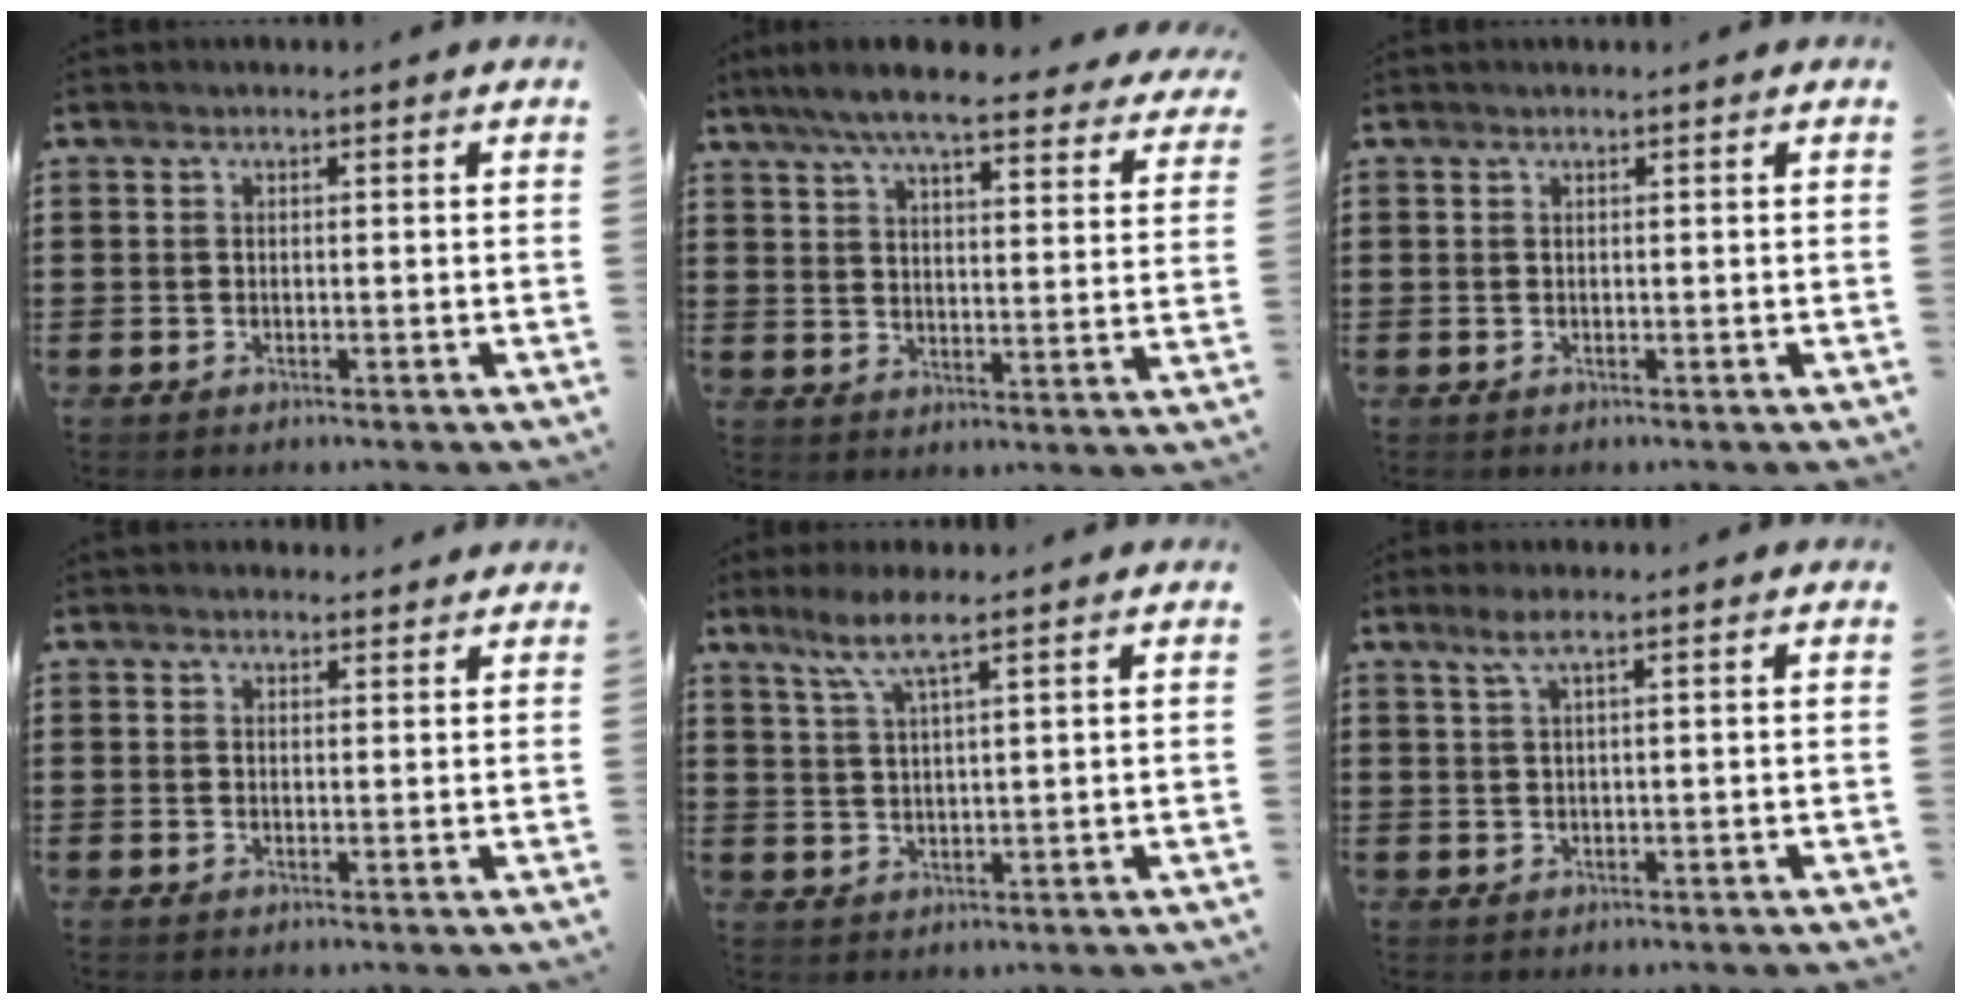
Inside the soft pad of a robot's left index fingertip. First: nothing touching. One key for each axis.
{"total": 7.5, "fx": 6.6, "fy": 0.4, "fz": 3.5, "tx": -0.092, "ty": -0.031, "tz": 0.117}
{"total": 0.0}
{"total": 1.5, "fx": 1.4, "fy": 0.4, "fz": 0.0, "tx": -0.003, "ty": 0.003, "tz": 0.028}
{"total": 5.5, "fx": 3.5, "fy": 0.5, "fz": 4.2, "tx": -0.091, "ty": 0.001, "tz": 0.060}
{"total": 2.2, "fx": 1.0, "fy": 0.1, "fz": 2.0, "tx": -0.043, "ty": 0.001, "tz": 0.017}